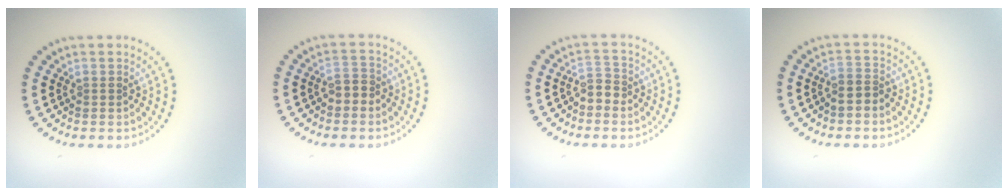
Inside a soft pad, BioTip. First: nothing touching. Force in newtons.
{"total": 1.6, "press": 1.5, "slide": 0.6}
{"total": 1.5, "press": 1.3, "slide": 0.8}
{"total": 1.6, "press": 1.4, "slide": 0.8}